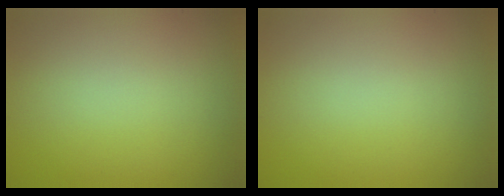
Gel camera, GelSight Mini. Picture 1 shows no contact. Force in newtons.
{"total": 0.0}